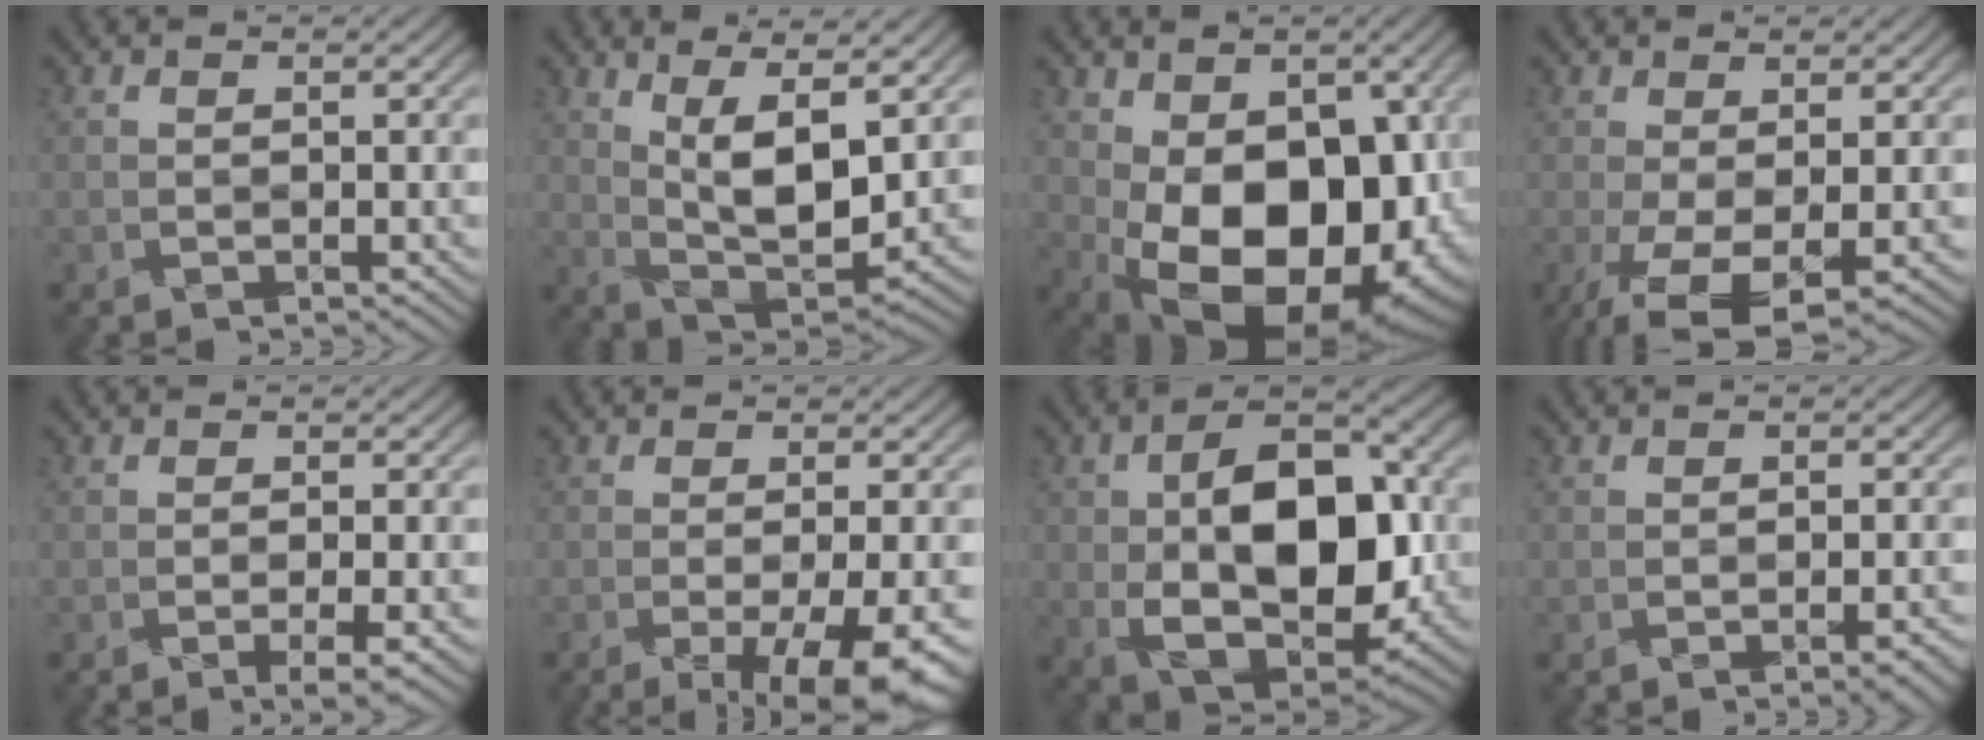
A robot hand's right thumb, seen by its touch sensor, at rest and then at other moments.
{"total": 10.4, "force": [3.1, 4.0, 9.1], "torque": [-0.181, -0.004, 0.058]}
{"total": 18.5, "force": [-2.3, 11.4, 14.4], "torque": [-0.177, -0.045, -0.017]}
{"total": 7.2, "force": [-2.7, 2.3, 6.3], "torque": [-0.130, 0.000, -0.049]}
{"total": 2.0, "force": [-1.0, -0.1, 1.8], "torque": [-0.034, 0.002, -0.020]}
{"total": 7.3, "force": [-3.0, 1.4, 6.4], "torque": [-0.087, -0.001, -0.045]}
{"total": 14.8, "force": [-0.7, 8.5, 12.1], "torque": [-0.198, 0.000, -0.015]}
{"total": 2.6, "force": [-1.2, 0.9, 2.1], "torque": [-0.030, 0.001, -0.018]}